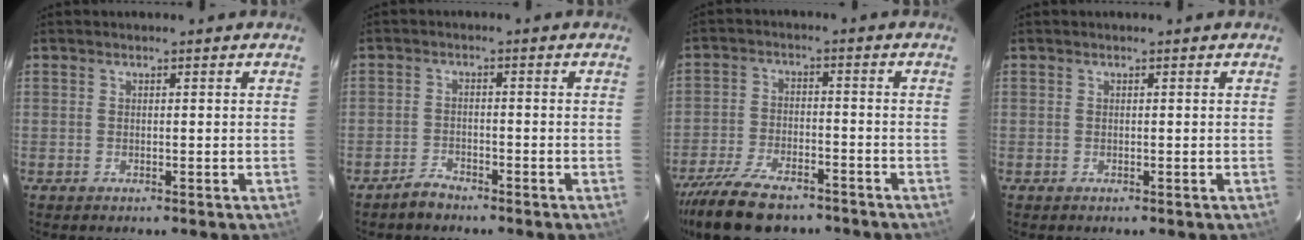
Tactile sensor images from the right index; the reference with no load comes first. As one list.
[{"total": 2.9, "force": [-2.6, 1.3, 0.5], "torque": [-0.018, 0.008, -0.046]}, {"total": 15.5, "force": [-12.2, 6.0, 7.3], "torque": [-0.172, -0.019, -0.209]}, {"total": 0.0}]